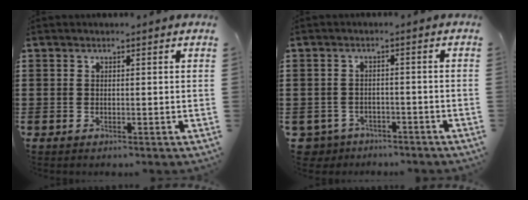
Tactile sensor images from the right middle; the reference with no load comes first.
{"total": 2.7, "force": [-2.6, 0.8, -0.2], "torque": [-0.016, -0.003, -0.061]}